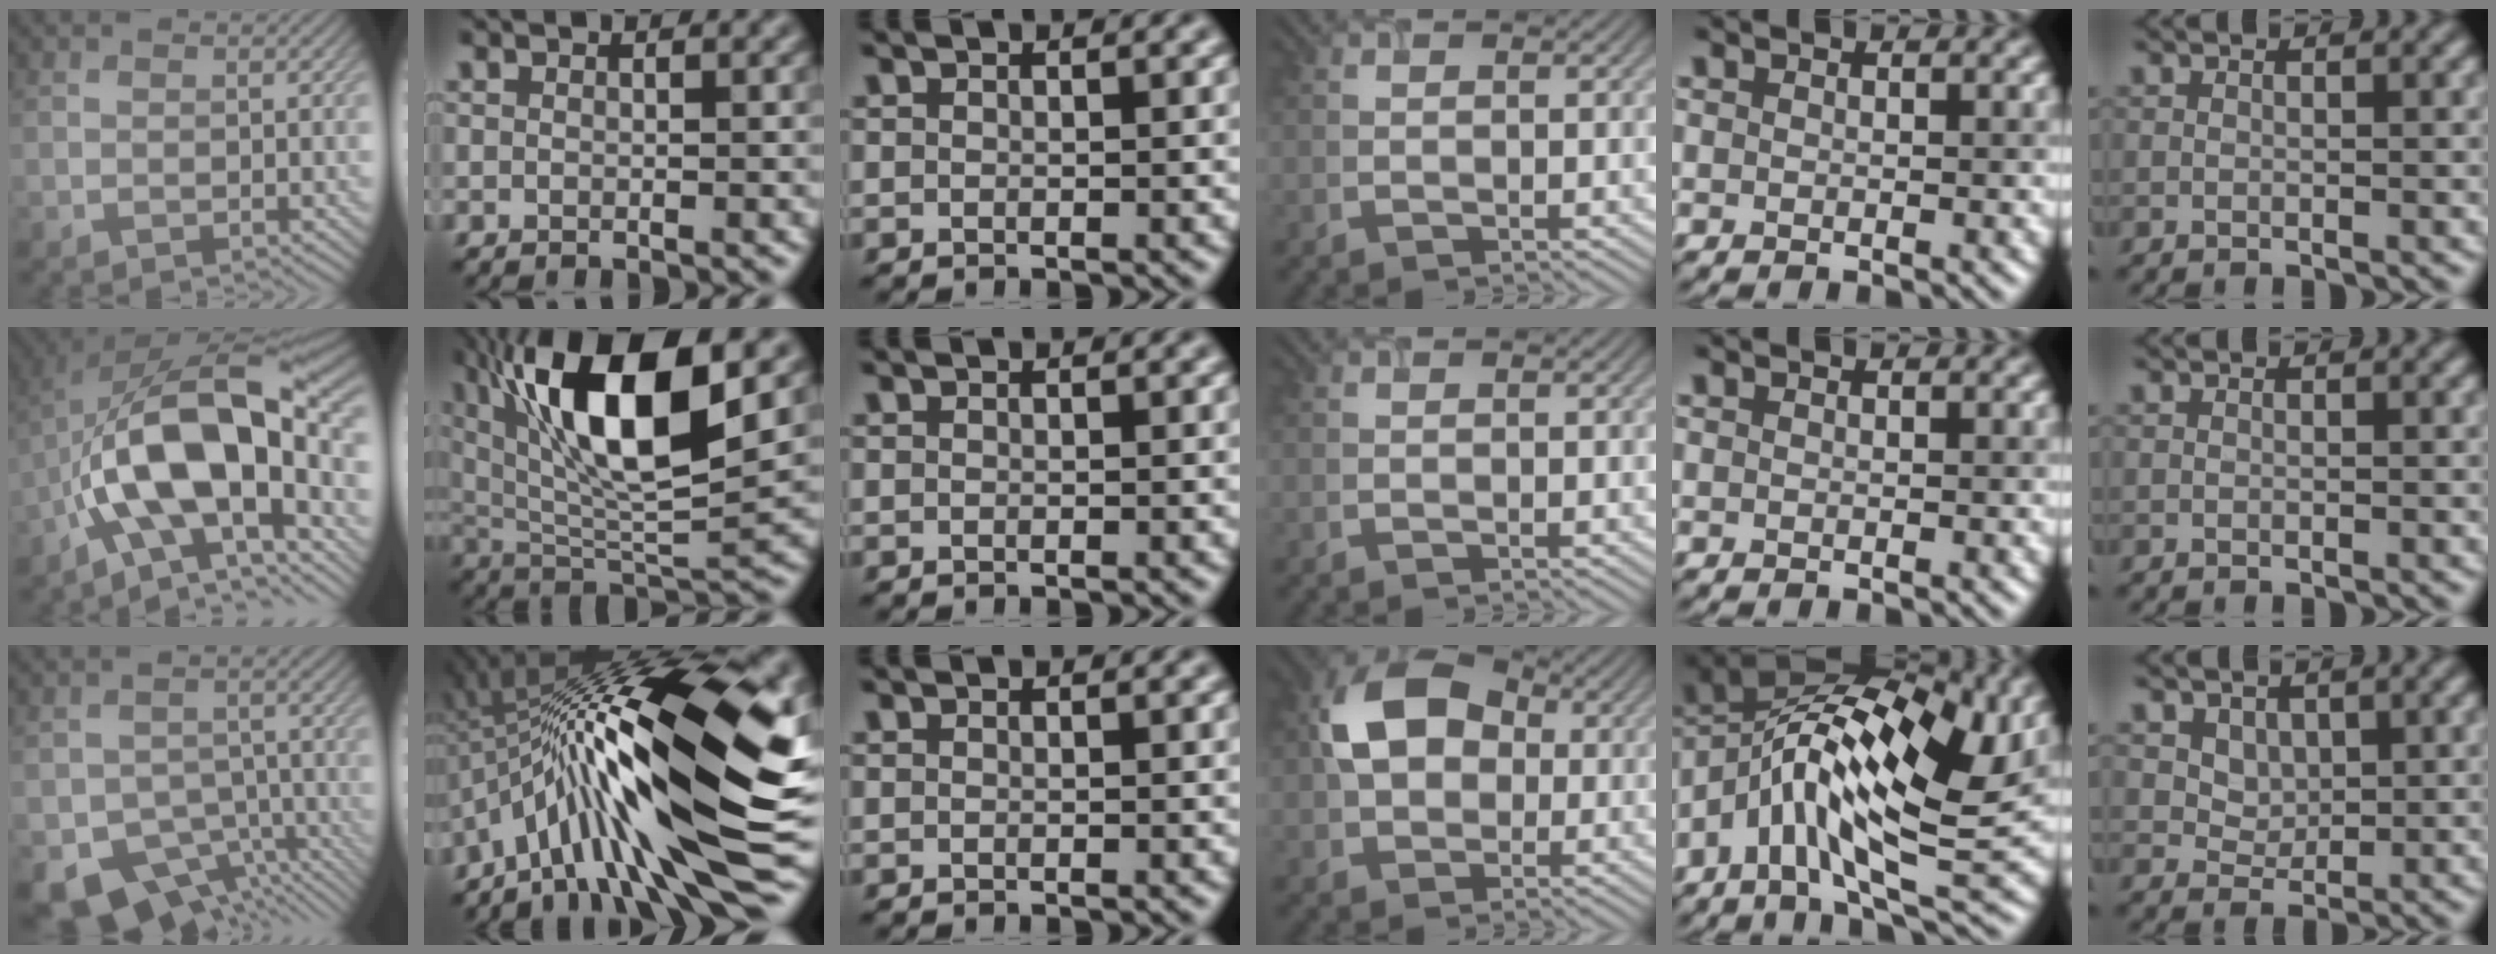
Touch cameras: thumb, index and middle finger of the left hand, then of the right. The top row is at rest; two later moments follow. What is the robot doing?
{"motion": "open", "object": "airpods case & airpods"}